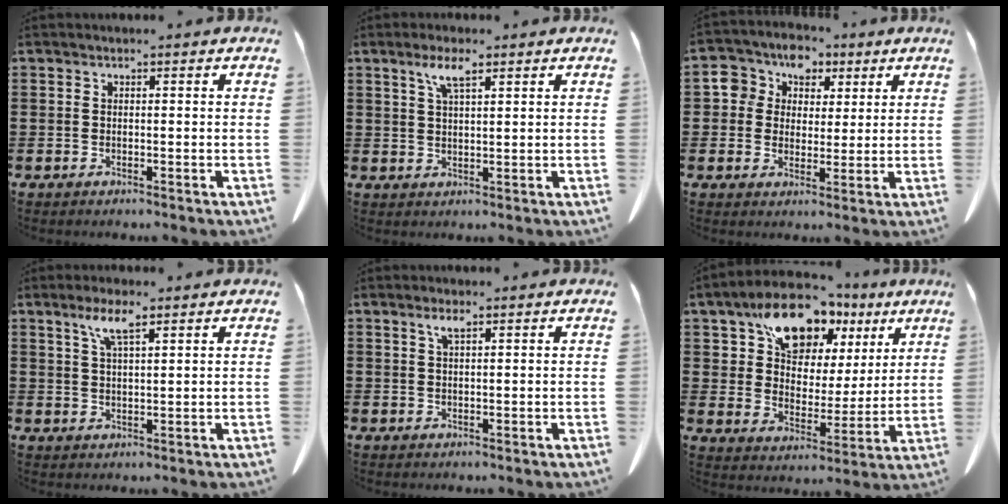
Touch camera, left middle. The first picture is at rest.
{"total": 4.4, "force": [2.6, 1.0, 3.4], "torque": [-0.075, 0.006, 0.045]}
{"total": 5.8, "force": [2.4, 5.2, 1.0], "torque": [-0.055, 0.003, 0.039]}
{"total": 5.1, "force": [3.1, 1.1, 3.9], "torque": [-0.086, 0.006, 0.054]}
{"total": 2.2, "force": [1.2, 0.5, 1.8], "torque": [-0.038, 0.002, 0.021]}
{"total": 13.3, "force": [9.5, 6.9, 6.0], "torque": [-0.130, -0.035, 0.175]}